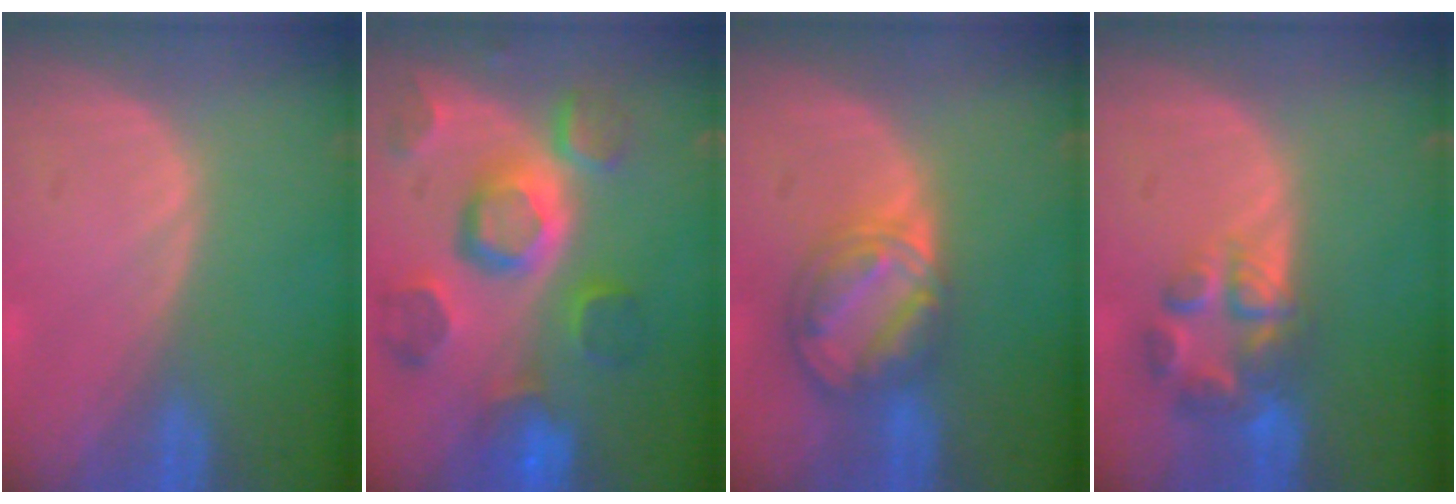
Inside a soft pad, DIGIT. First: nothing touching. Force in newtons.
{"total": 11.9, "press": 10.3, "slide": 6.0}
{"total": 8.2, "press": 7.0, "slide": 4.2}
{"total": 7.0, "press": 5.9, "slide": 3.6}